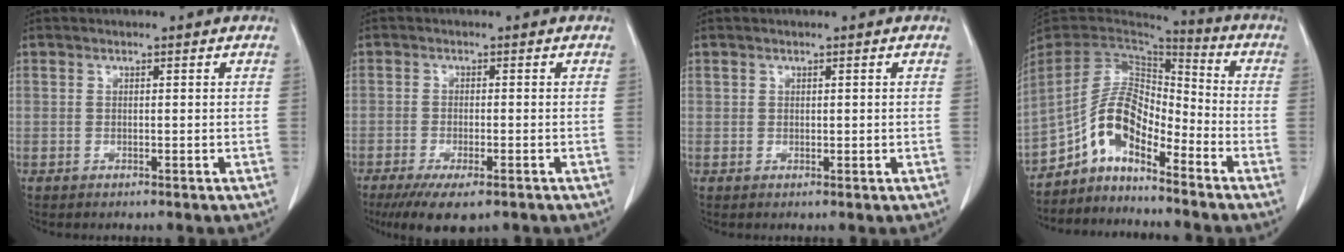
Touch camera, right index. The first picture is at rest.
{"total": 7.9, "force": [-5.3, 2.3, 5.3], "torque": [-0.080, -0.017, -0.081]}
{"total": 0.7, "force": [0.4, 0.6, 0.2], "torque": [0.004, -0.001, 0.006]}
{"total": 9.5, "force": [-6.2, 3.8, 6.2], "torque": [-0.125, 0.030, -0.118]}